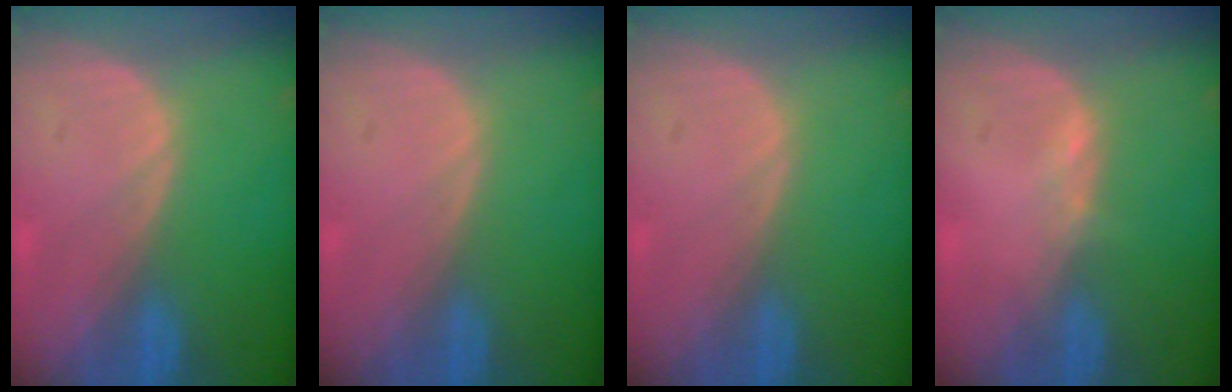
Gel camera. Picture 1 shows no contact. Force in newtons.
{"total": 0.0}
{"total": 0.0}
{"total": 0.6, "press": 0.5, "slide": 0.4}